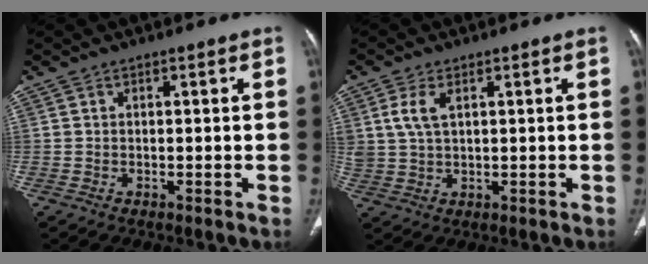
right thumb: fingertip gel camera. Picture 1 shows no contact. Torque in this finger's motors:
{"motor_torque": [-0.20, -0.21, 0.64, 0.47, 0.06]}